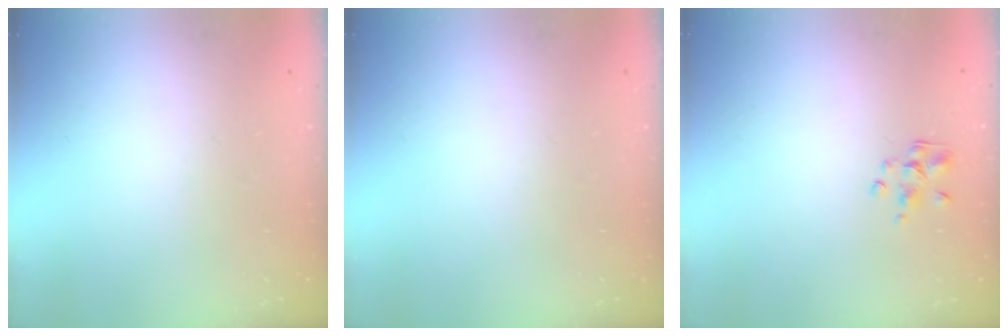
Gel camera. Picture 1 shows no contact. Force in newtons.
{"total": 0.0}
{"total": 1.9, "press": 1.8, "slide": 0.6}